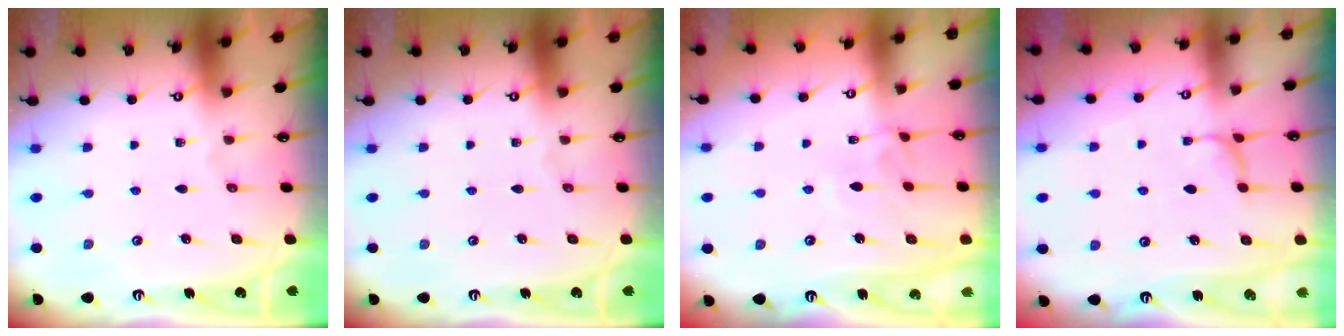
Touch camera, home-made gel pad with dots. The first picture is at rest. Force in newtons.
{"total": 0.0}
{"total": 3.9, "press": 3.9, "slide": 0.2}
{"total": 1.4, "press": 1.3, "slide": 0.5}